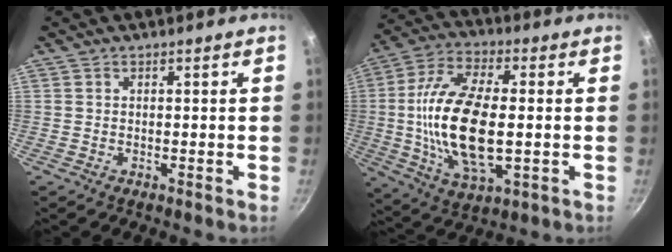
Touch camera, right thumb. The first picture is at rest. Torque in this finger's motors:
{"motor_torque": [-0.49, 1.93, 1.90, 0.21, 0.37]}